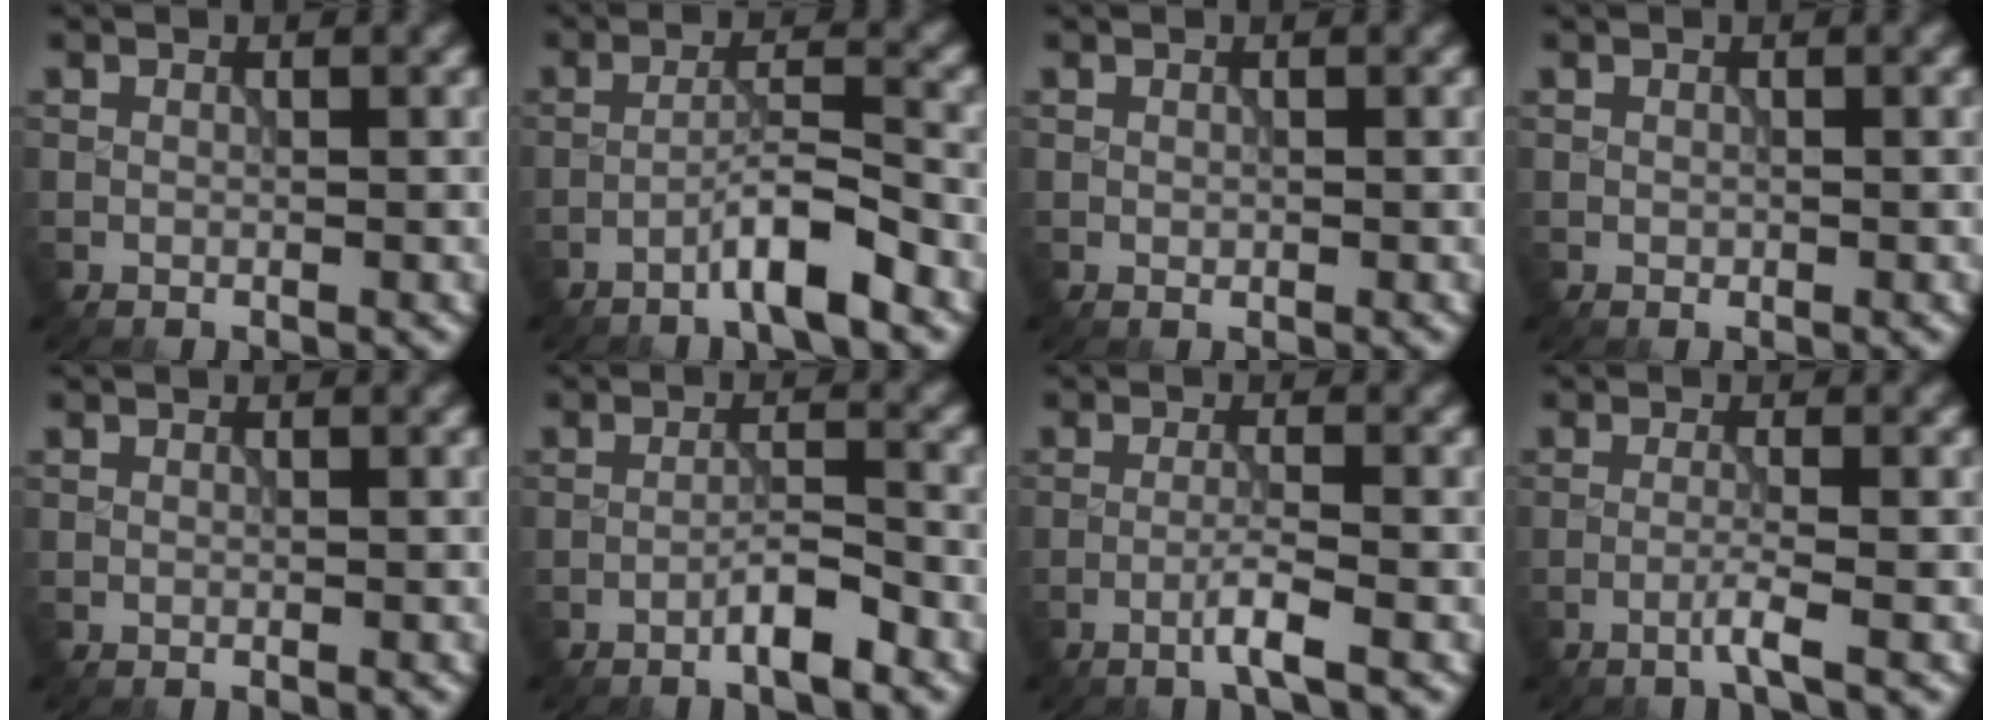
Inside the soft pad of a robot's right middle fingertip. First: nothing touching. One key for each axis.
{"total": 3.9, "fx": -2.5, "fy": 0.1, "fz": 3.0, "tx": -0.052, "ty": 0.015, "tz": -0.052}
{"total": 0.0}
{"total": 0.0}
{"total": 0.0}
{"total": 2.8, "fx": -1.8, "fy": 0.2, "fz": 2.2, "tx": -0.034, "ty": 0.009, "tz": -0.035}
{"total": 2.3, "fx": -1.1, "fy": -0.1, "fz": 2.0, "tx": -0.035, "ty": 0.008, "tz": -0.030}
{"total": 1.8, "fx": -0.9, "fy": 0.0, "fz": 1.6, "tx": -0.024, "ty": 0.006, "tz": -0.030}